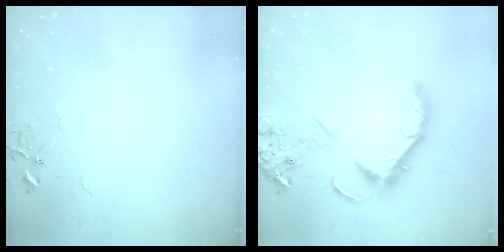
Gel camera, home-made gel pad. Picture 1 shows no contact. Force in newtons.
{"total": 16.8, "press": 16.6, "slide": 2.3}